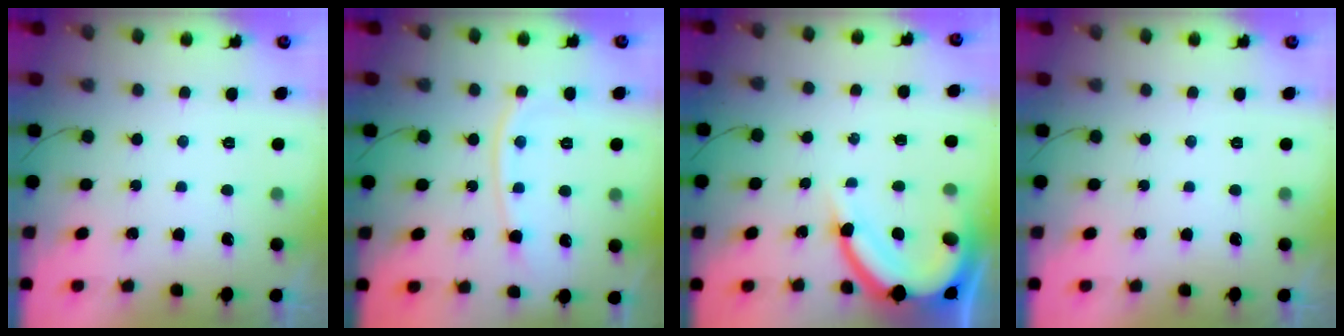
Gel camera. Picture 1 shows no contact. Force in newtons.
{"total": 8.9, "press": 8.9, "slide": 1.0}
{"total": 11.5, "press": 11.4, "slide": 1.2}
{"total": 0.0}